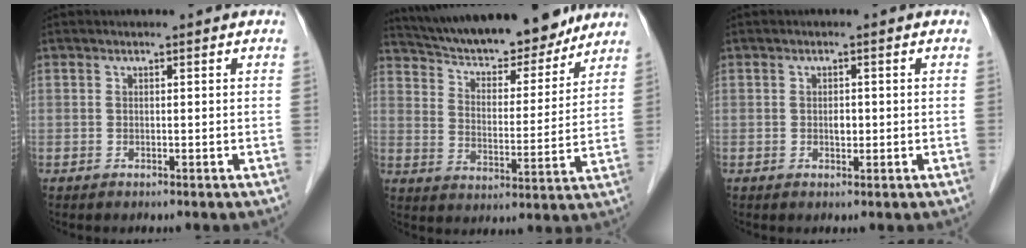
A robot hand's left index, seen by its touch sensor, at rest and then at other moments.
{"total": 20.6, "force": [18.0, 5.2, 8.5], "torque": [-0.142, 0.009, 0.266]}
{"total": 1.3, "force": [-0.4, 0.8, 1.0], "torque": [-0.016, -0.003, -0.007]}